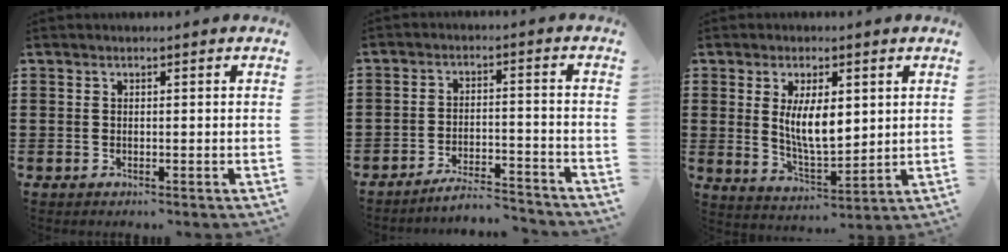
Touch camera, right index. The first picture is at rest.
{"total": 4.9, "force": [-4.8, 0.0, 1.1], "torque": [-0.027, -0.006, -0.097]}
{"total": 7.4, "force": [1.5, 2.9, 6.6], "torque": [-0.115, -0.002, 0.023]}